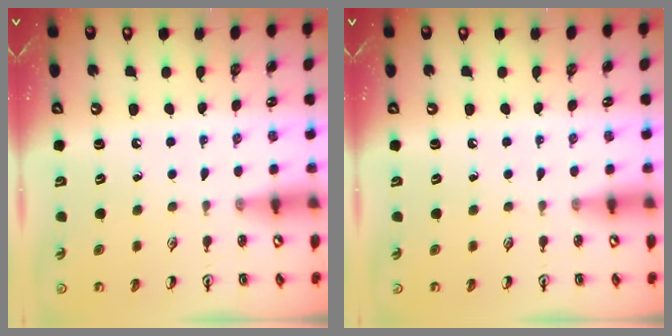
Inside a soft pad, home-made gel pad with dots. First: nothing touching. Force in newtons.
{"total": 0.0}